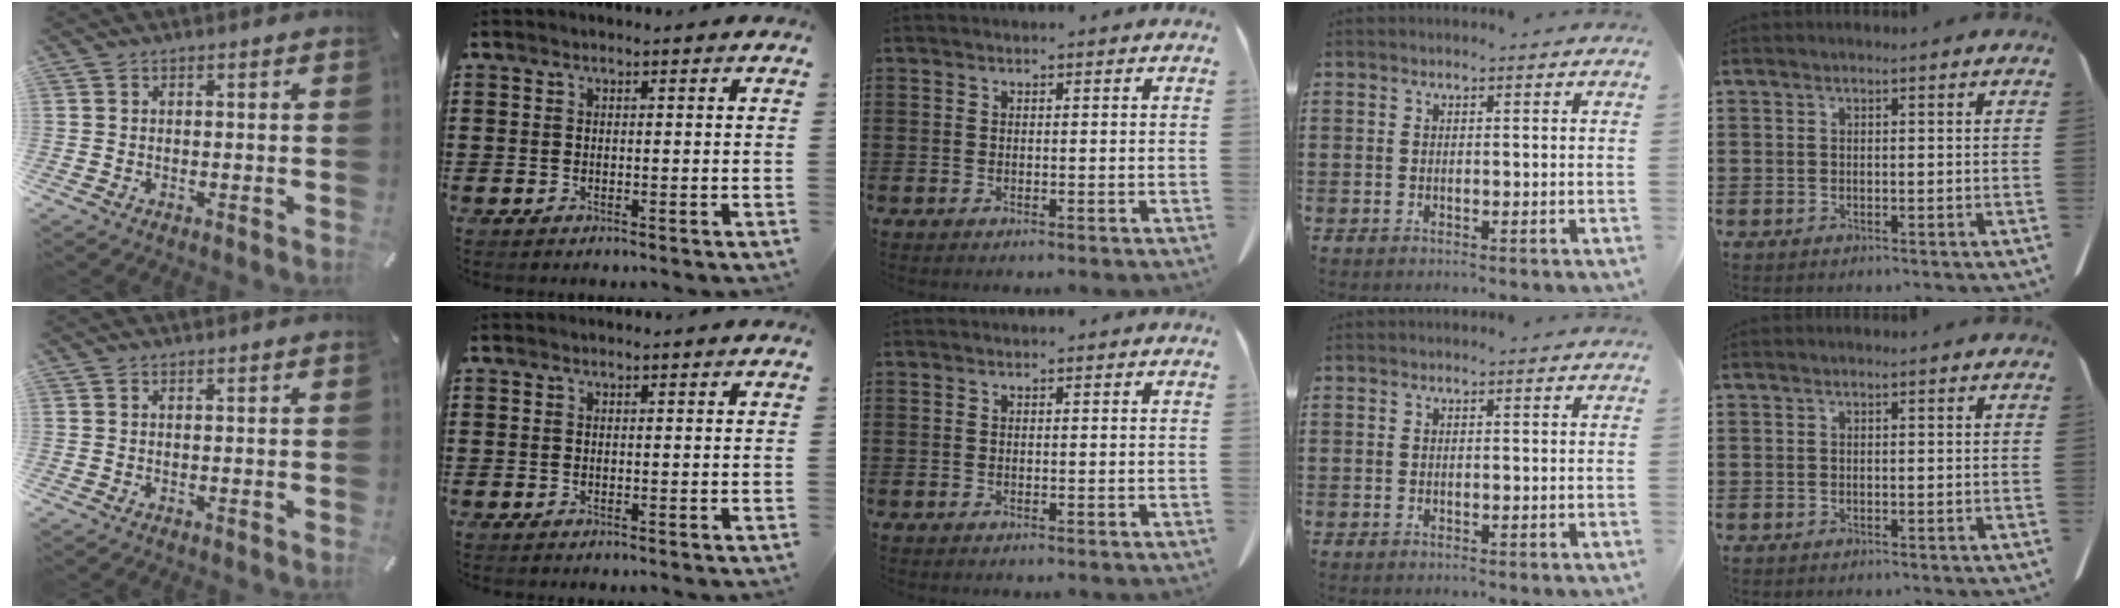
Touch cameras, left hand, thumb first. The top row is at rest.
{}